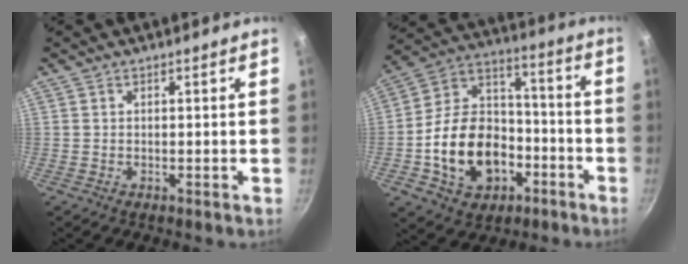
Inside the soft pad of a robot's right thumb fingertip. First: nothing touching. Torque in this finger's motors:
{"motor_torque": [-0.03, 1.14, 1.55, -0.85, 0.41]}